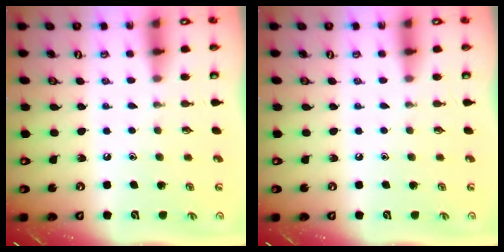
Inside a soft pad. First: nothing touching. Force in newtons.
{"total": 0.0}